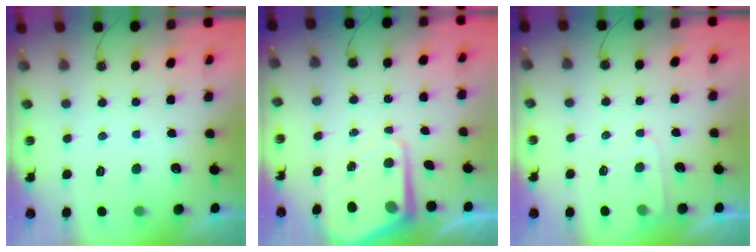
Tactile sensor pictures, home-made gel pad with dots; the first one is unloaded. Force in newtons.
{"total": 6.8, "press": 6.8, "slide": 0.5}
{"total": 4.1, "press": 4.1, "slide": 0.6}